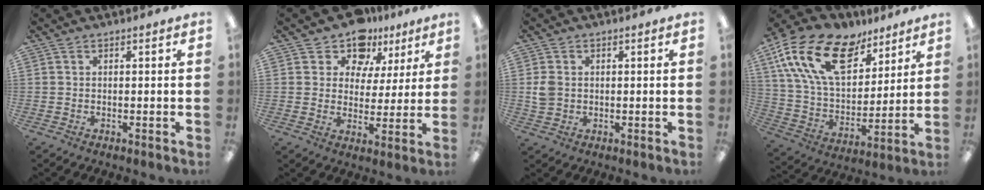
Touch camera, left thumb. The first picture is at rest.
{"total": 10.4, "force": [7.8, 6.6, 2.2], "torque": [-0.047, -0.053, 0.146]}
{"total": 3.8, "force": [0.3, 3.1, 2.2], "torque": [-0.035, 0.004, 0.006]}
{"total": 21.9, "force": [11.7, 12.3, 13.9], "torque": [-0.277, -0.050, 0.214]}